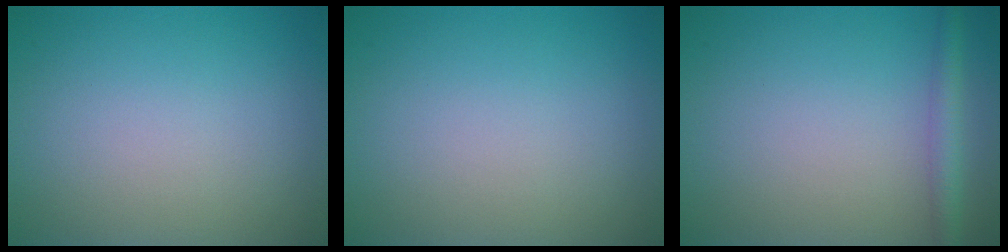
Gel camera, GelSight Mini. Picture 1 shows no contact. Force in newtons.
{"total": 0.0}
{"total": 2.3, "press": 2.3, "slide": 0.0}